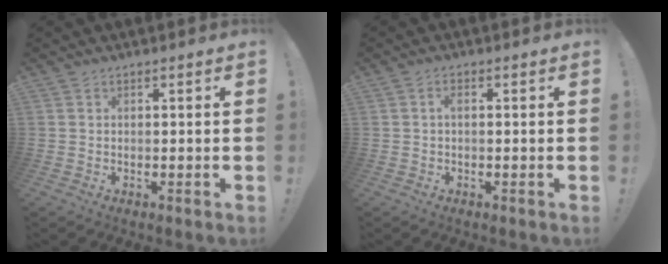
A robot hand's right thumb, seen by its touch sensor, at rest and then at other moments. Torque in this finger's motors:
{"motor_torque": [-0.17, 0.04, -0.08, 0.08, 0.01]}